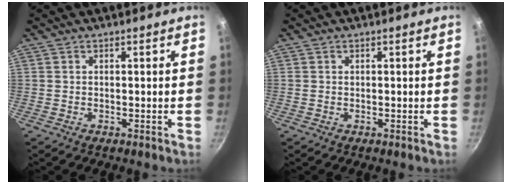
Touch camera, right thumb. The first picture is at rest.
{"total": 0.6, "force": [0.1, 0.5, 0.4], "torque": [-0.010, 0.004, 0.004]}